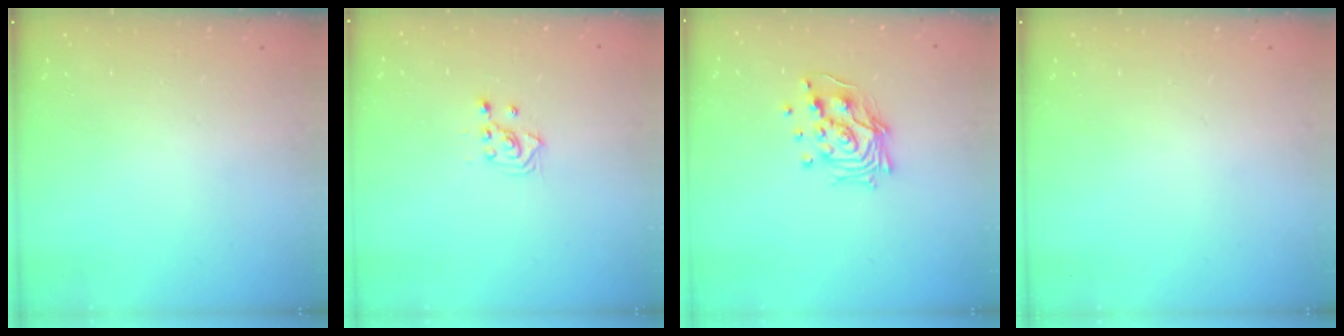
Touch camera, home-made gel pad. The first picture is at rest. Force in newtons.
{"total": 2.4, "press": 2.2, "slide": 0.8}
{"total": 12.9, "press": 12.8, "slide": 1.1}
{"total": 0.0}